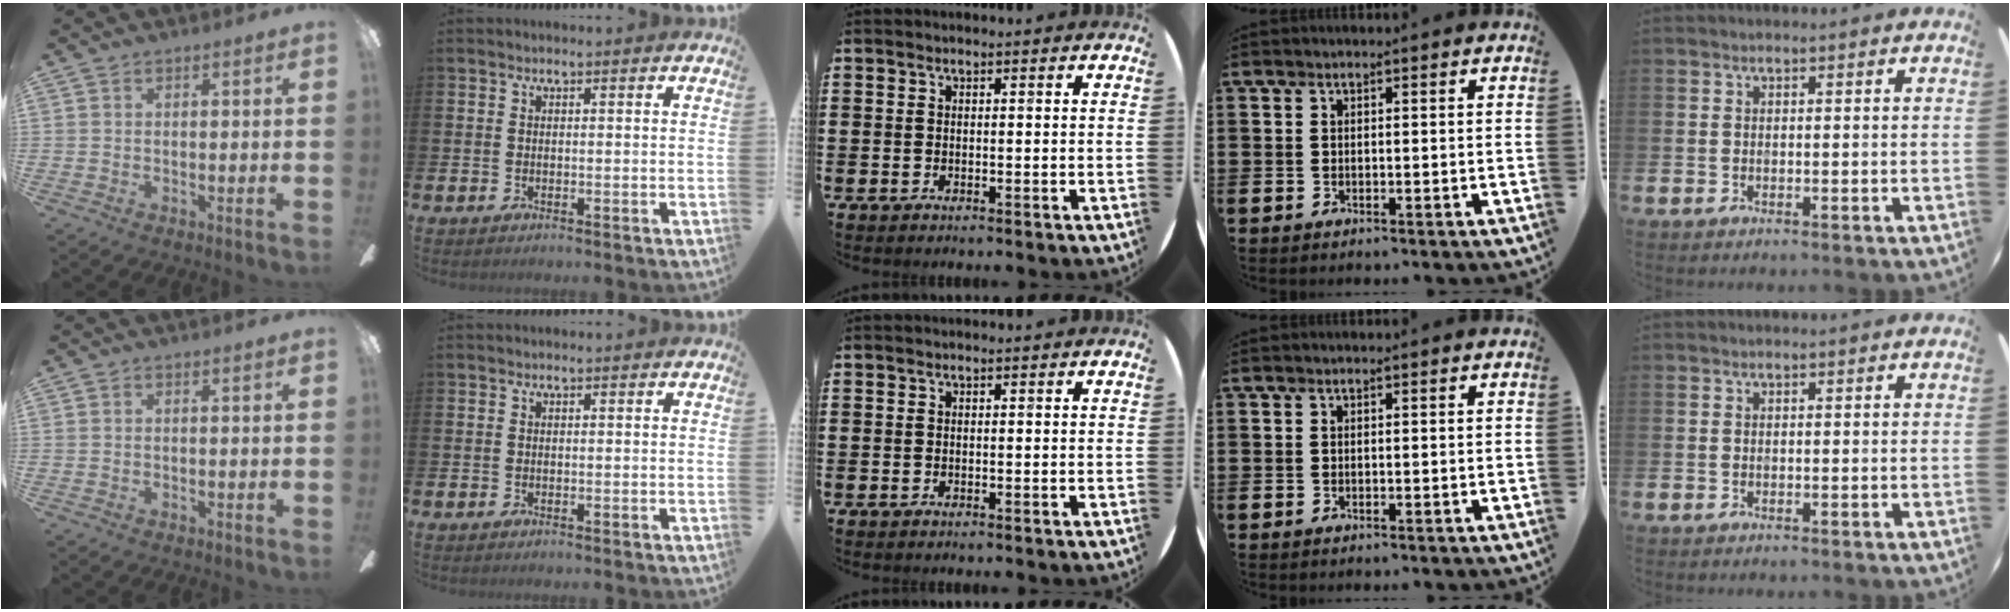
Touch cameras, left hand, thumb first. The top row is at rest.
{}